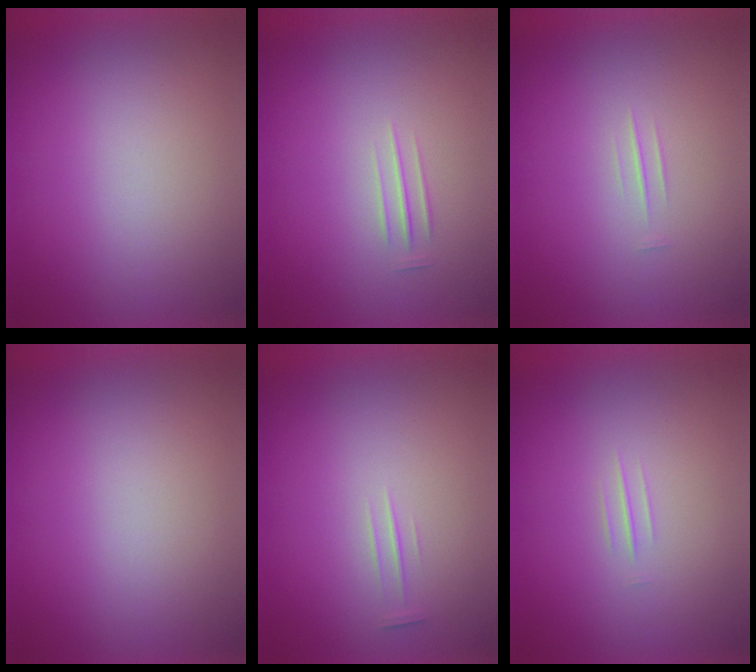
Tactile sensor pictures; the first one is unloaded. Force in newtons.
{"total": 1.4}
{"total": 1.3}
{"total": 0.0}
{"total": 1.3}
{"total": 1.2}